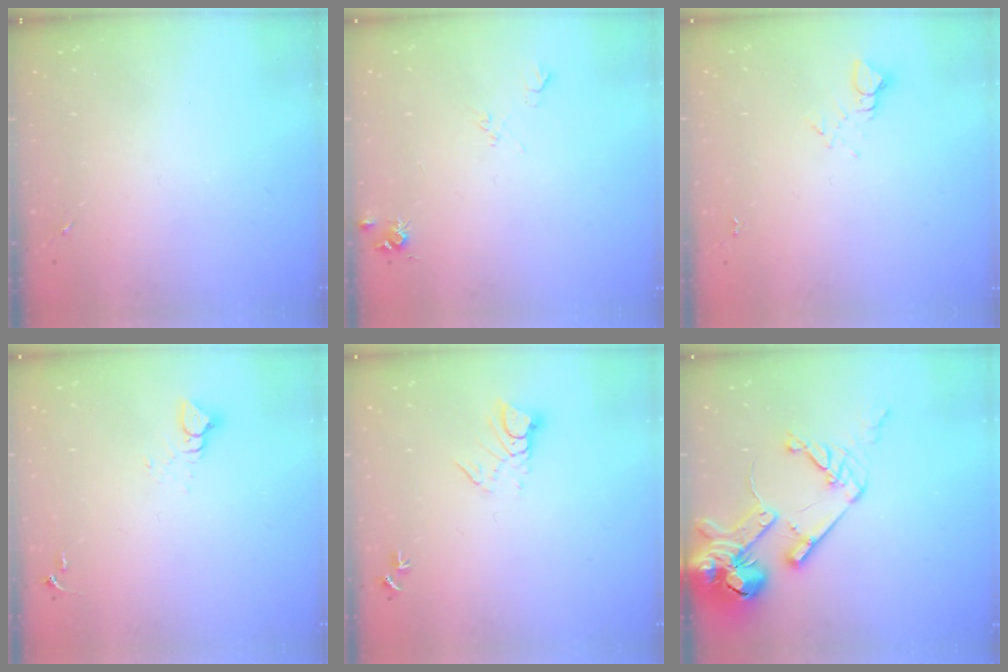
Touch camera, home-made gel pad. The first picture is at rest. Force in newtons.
{"total": 8.2, "press": 8.2, "slide": 0.8}
{"total": 4.0, "press": 4.0, "slide": 0.4}
{"total": 3.6, "press": 3.6, "slide": 0.2}
{"total": 5.9, "press": 5.9, "slide": 0.5}
{"total": 23.3, "press": 23.1, "slide": 3.0}